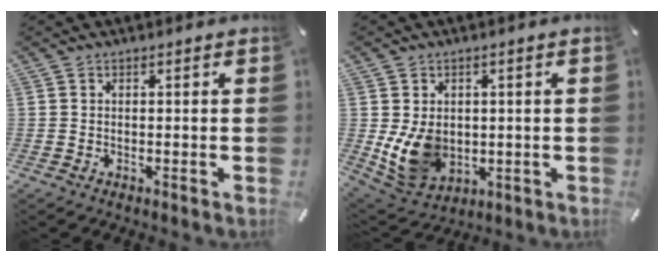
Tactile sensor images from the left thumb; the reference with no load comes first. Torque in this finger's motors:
{"motor_torque": [1.85, 1.85, 1.31, -0.12, 0.12]}